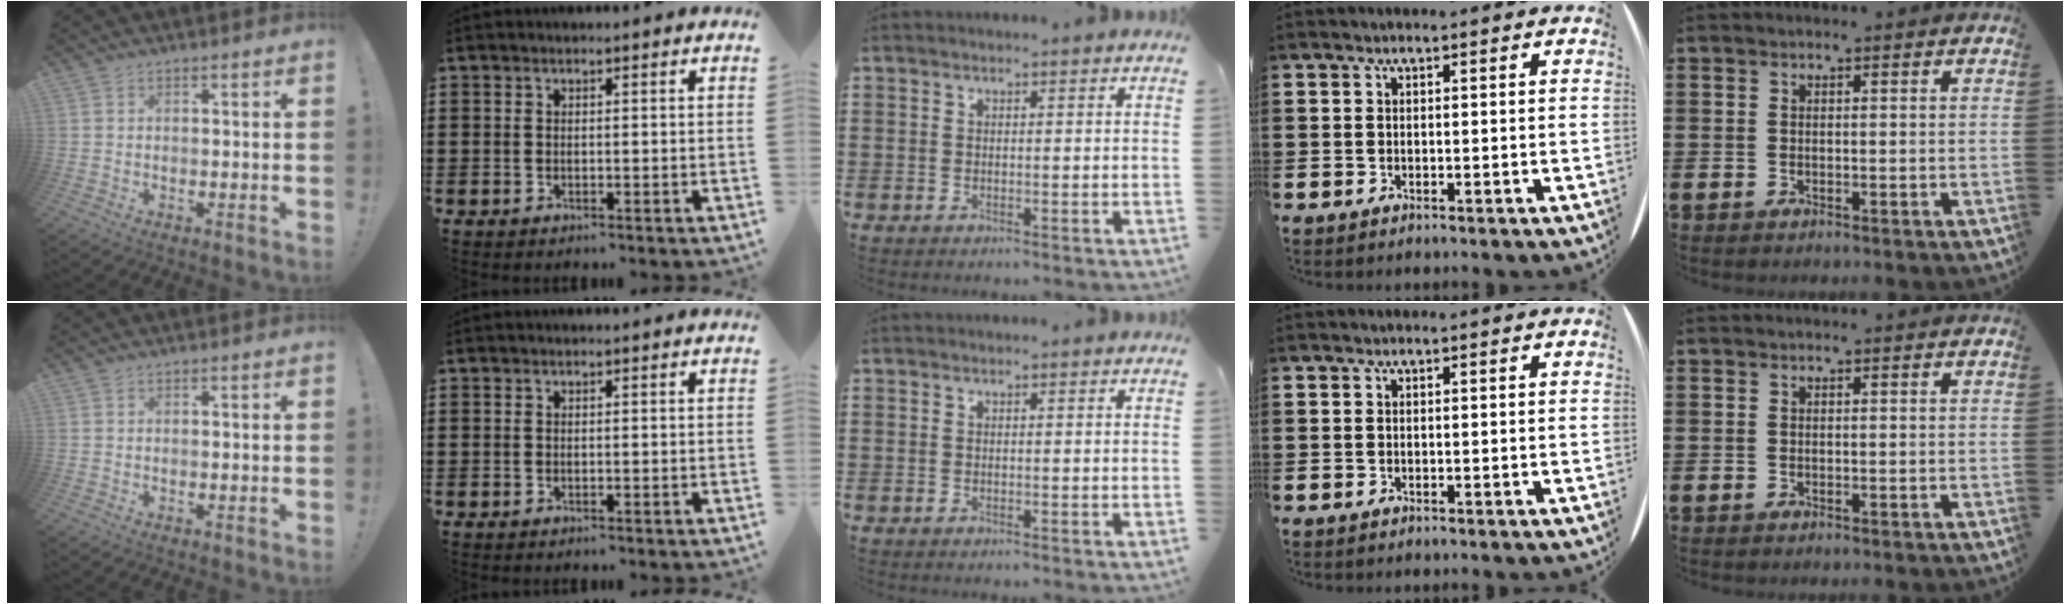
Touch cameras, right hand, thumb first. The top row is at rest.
{}